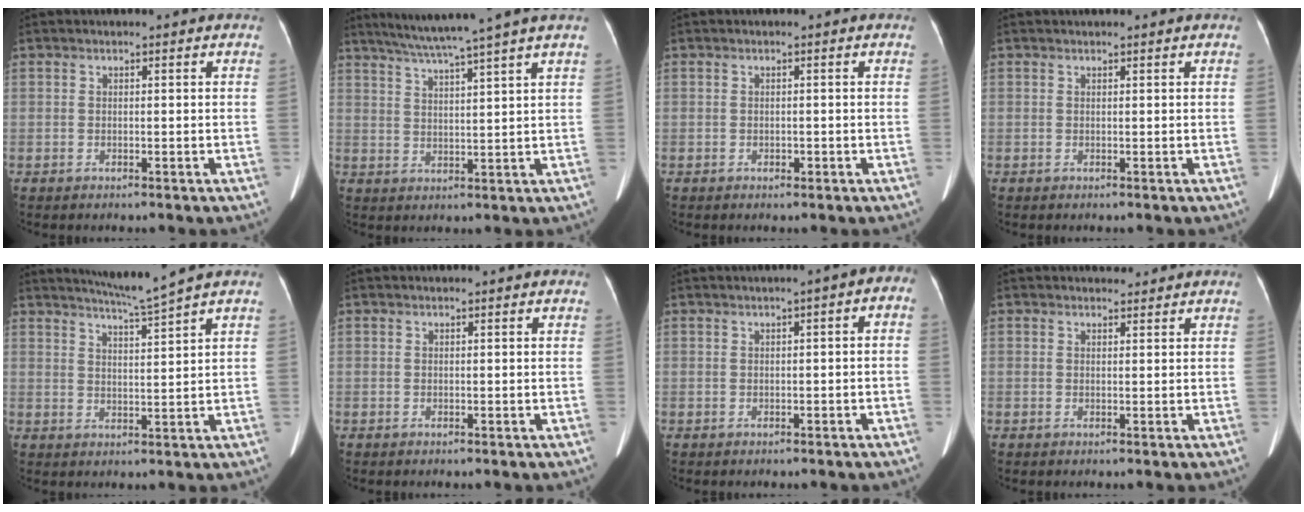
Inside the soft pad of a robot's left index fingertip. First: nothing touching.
{"total": 10.6, "force": [8.6, -2.3, 5.8], "torque": [-0.097, 0.007, 0.127]}
{"total": 0.6, "force": [-0.5, 0.3, 0.1], "torque": [-0.005, -0.004, -0.007]}
{"total": 1.5, "force": [1.3, 0.6, 0.5], "torque": [-0.003, 0.027, 0.017]}
{"total": 5.3, "force": [4.6, -2.0, 1.9], "torque": [-0.035, -0.014, 0.085]}
{"total": 0.0}
{"total": 2.9, "force": [0.0, 1.1, 2.7], "torque": [-0.030, 0.022, -0.005]}
{"total": 1.5, "force": [1.4, 0.7, 0.0], "torque": [0.000, 0.002, 0.018]}